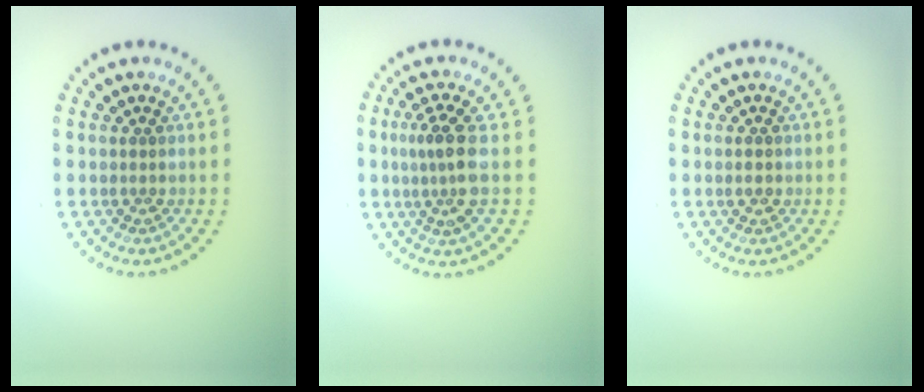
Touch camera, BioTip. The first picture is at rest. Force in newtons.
{"total": 3.1, "press": 2.7, "slide": 1.7}
{"total": 1.2, "press": 1.2, "slide": 0.1}